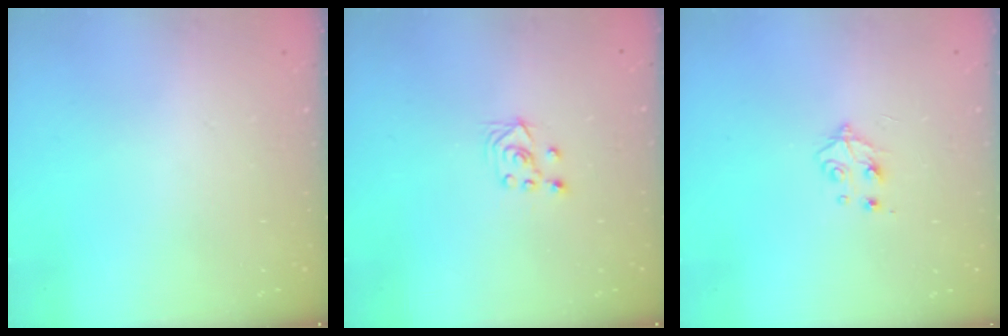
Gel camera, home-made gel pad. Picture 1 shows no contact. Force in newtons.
{"total": 2.8, "press": 2.6, "slide": 1.1}
{"total": 4.9, "press": 4.9, "slide": 0.7}